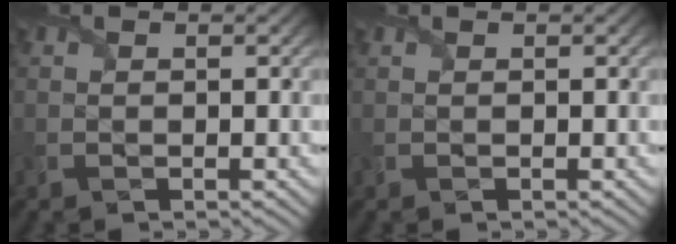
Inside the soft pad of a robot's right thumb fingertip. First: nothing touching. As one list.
[{"total": 0.0}]